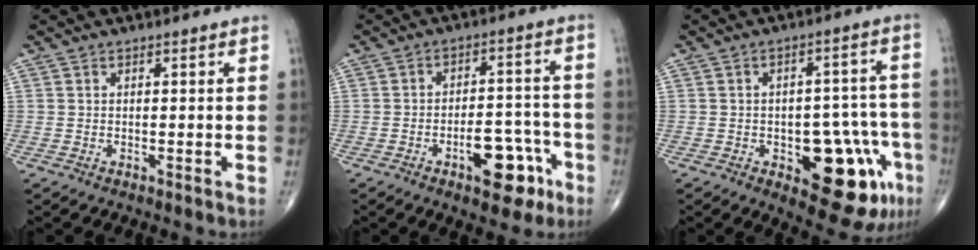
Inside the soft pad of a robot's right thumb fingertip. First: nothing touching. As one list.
[{"total": 10.6, "force": [-5.1, 5.1, 7.7], "torque": [-0.086, 0.042, -0.067]}, {"total": 16.0, "force": [-6.2, 7.4, 12.8], "torque": [-0.118, 0.036, -0.066]}]